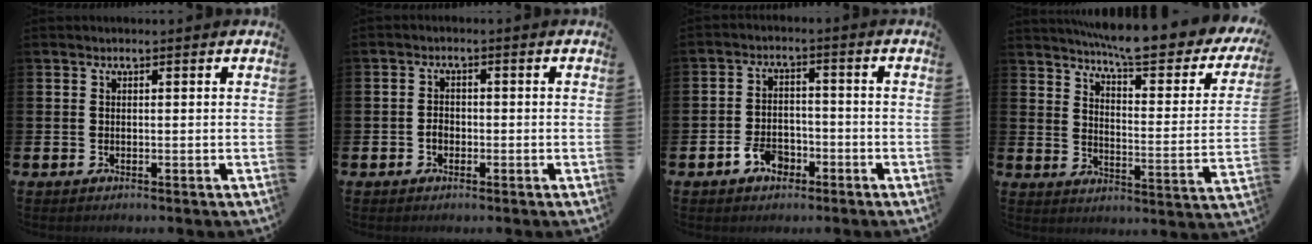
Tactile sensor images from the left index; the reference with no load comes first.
{"total": 1.6, "force": [-0.6, 1.3, 0.7], "torque": [0.002, -0.004, -0.016]}
{"total": 4.3, "force": [-2.9, 2.6, 1.9], "torque": [-0.034, 0.012, -0.056]}
{"total": 8.2, "force": [7.5, 0.5, 3.3], "torque": [-0.076, -0.064, 0.122]}